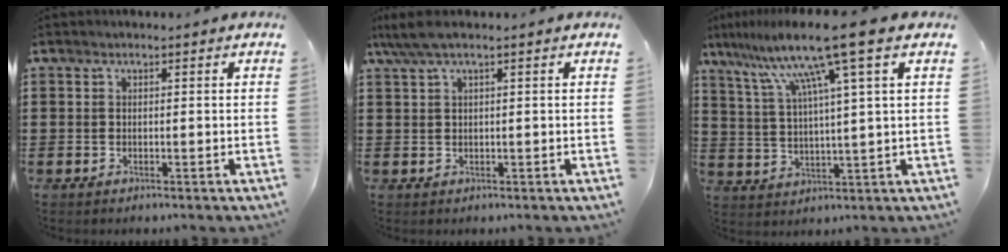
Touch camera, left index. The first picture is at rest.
{"total": 2.8, "force": [1.3, 0.1, 2.5], "torque": [-0.057, -0.004, 0.021]}
{"total": 12.0, "force": [7.6, -0.8, 9.2], "torque": [-0.201, -0.020, 0.122]}